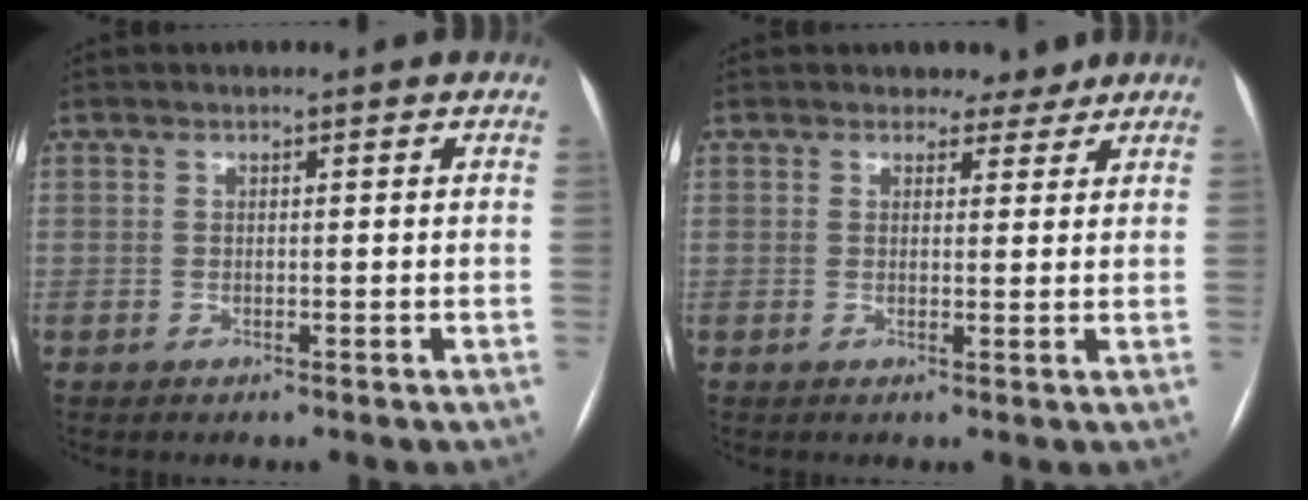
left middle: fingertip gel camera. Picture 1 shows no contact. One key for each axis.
{"total": 2.9, "fx": 2.3, "fy": 1.6, "fz": 0.3, "tx": 0.001, "ty": 0.002, "tz": 0.027}